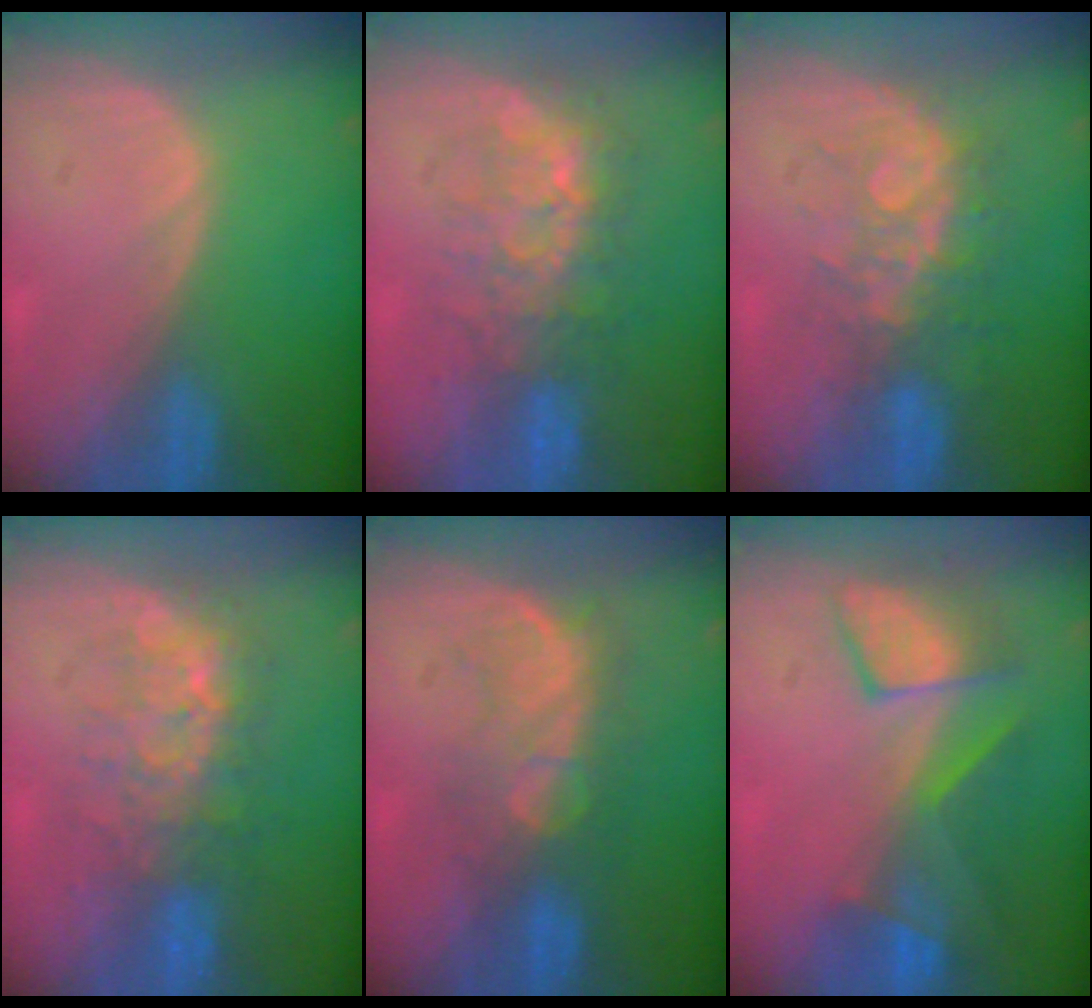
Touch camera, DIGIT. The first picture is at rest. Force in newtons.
{"total": 7.7, "press": 7.5, "slide": 1.6}
{"total": 7.7, "press": 7.1, "slide": 3.1}
{"total": 7.9, "press": 7.7, "slide": 1.6}
{"total": 7.9, "press": 7.6, "slide": 2.2}
{"total": 8.0, "press": 7.8, "slide": 1.8}